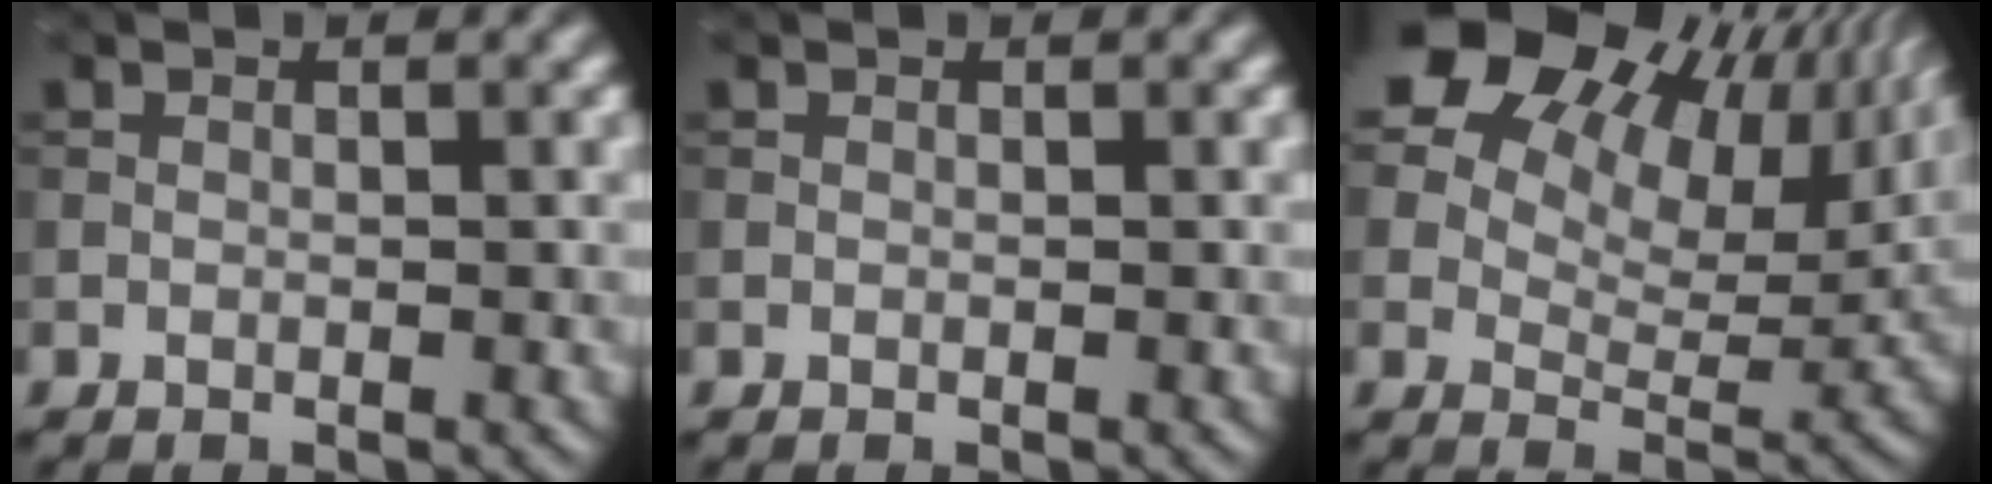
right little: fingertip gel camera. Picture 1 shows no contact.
{"total": 0.0}
{"total": 20.5, "force": [10.8, 12.6, 12.0], "torque": [-0.217, 0.078, 0.185]}